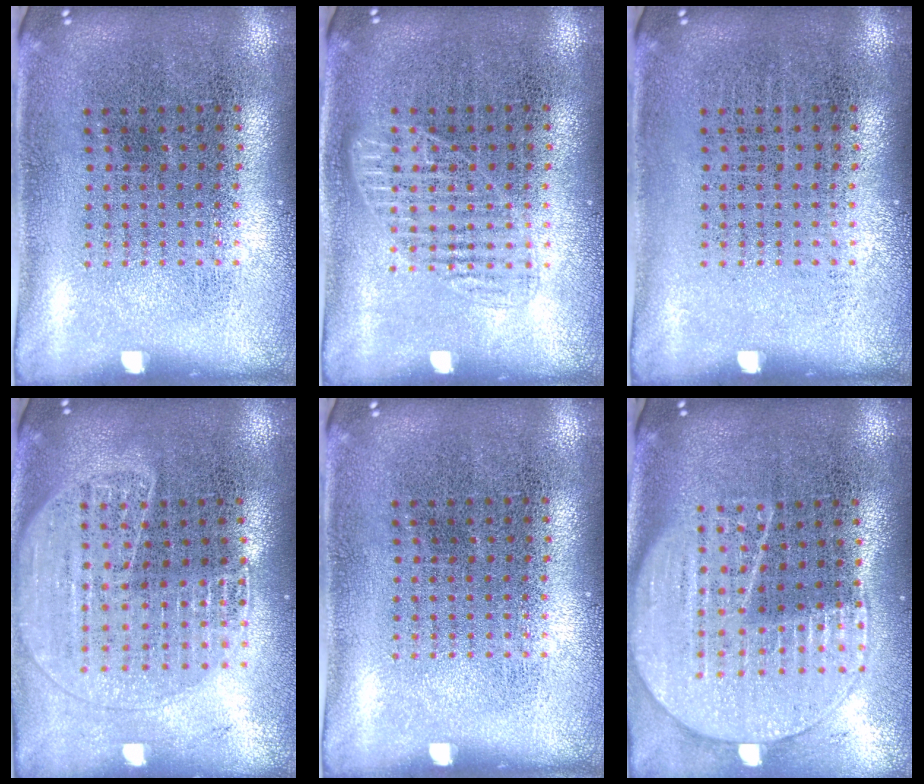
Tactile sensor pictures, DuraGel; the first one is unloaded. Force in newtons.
{"total": 1.6, "press": 1.6, "slide": 0.3}
{"total": 0.0}
{"total": 1.8, "press": 1.7, "slide": 0.7}
{"total": 0.0}
{"total": 2.0, "press": 1.8, "slide": 0.9}